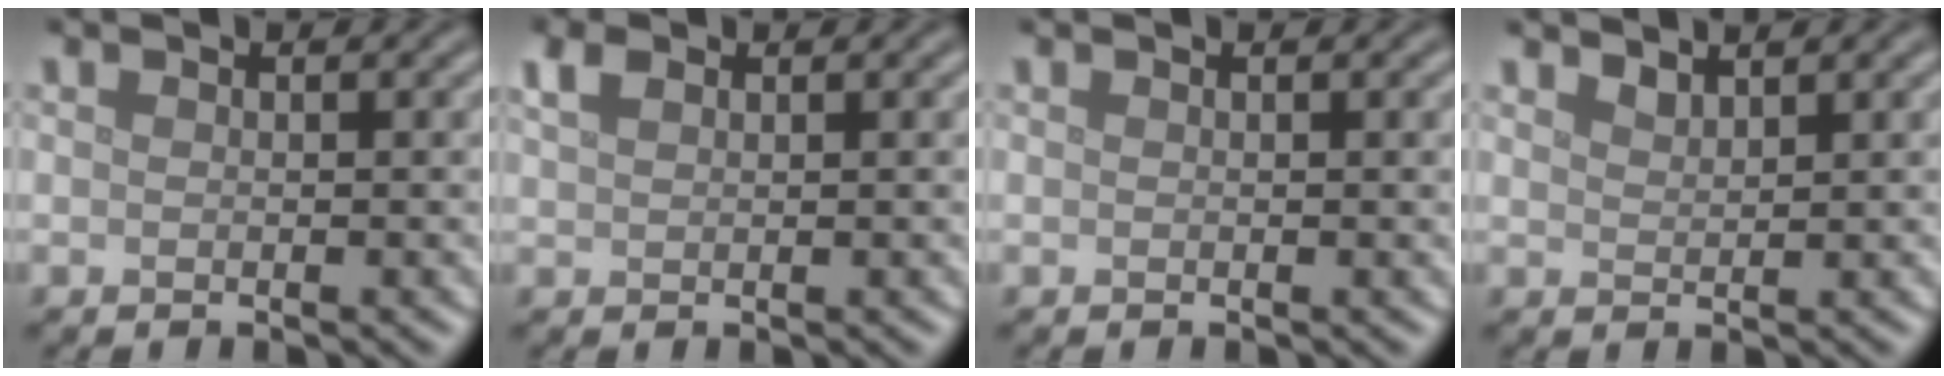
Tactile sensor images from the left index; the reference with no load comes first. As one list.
[{"total": 1.8, "force": [1.2, 1.0, 1.0], "torque": [-0.024, 0.007, 0.026]}, {"total": 0.6, "force": [0.2, 0.1, 0.5], "torque": [-0.004, 0.004, 0.003]}, {"total": 1.3, "force": [1.2, 0.2, 0.2], "torque": [-0.004, -0.002, 0.026]}]